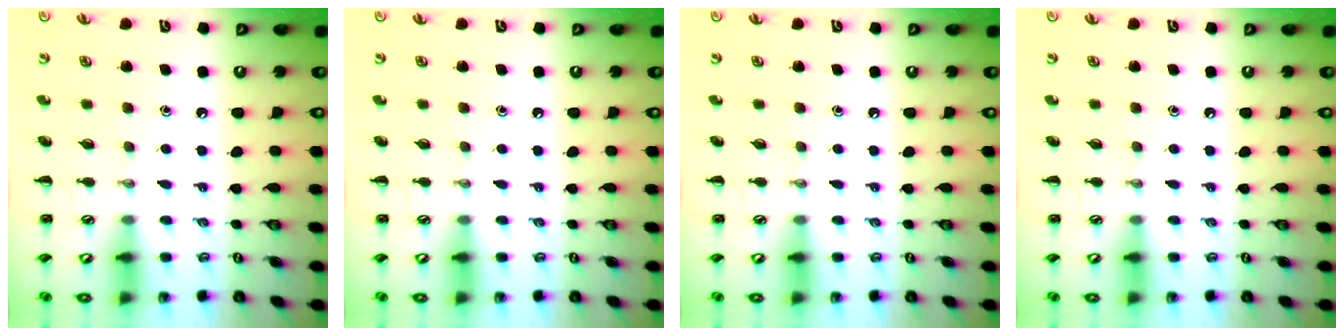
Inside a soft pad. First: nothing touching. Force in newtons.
{"total": 0.0}
{"total": 0.0}
{"total": 0.0}